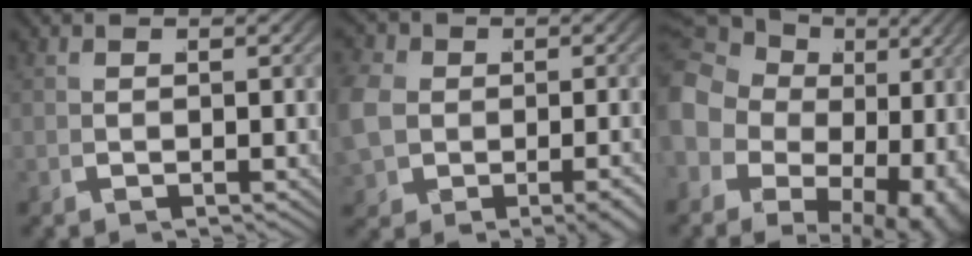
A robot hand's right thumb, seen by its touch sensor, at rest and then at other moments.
{"total": 5.2, "force": [-0.5, 4.2, 2.9], "torque": [-0.076, -0.016, -0.001]}
{"total": 13.1, "force": [3.1, 10.0, 7.8], "torque": [-0.155, -0.023, 0.054]}